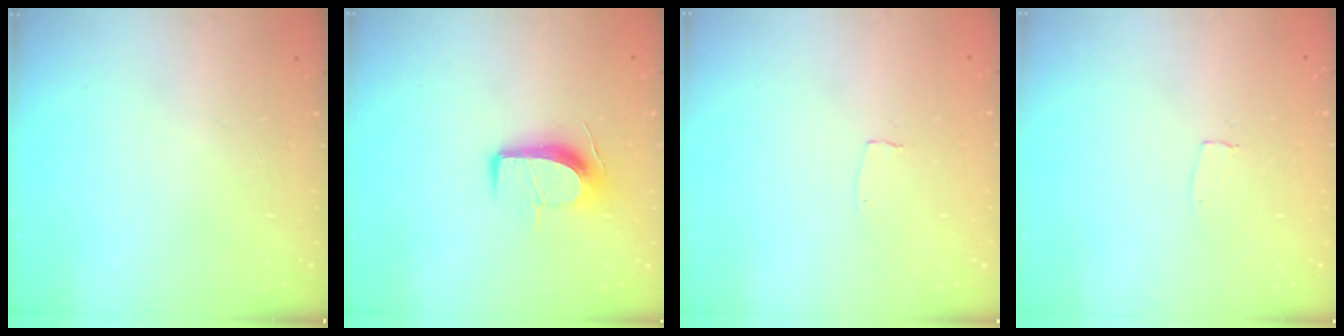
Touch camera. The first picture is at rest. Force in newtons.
{"total": 9.8, "press": 9.8, "slide": 0.7}
{"total": 3.0, "press": 3.0, "slide": 0.2}
{"total": 3.2, "press": 3.2, "slide": 0.2}